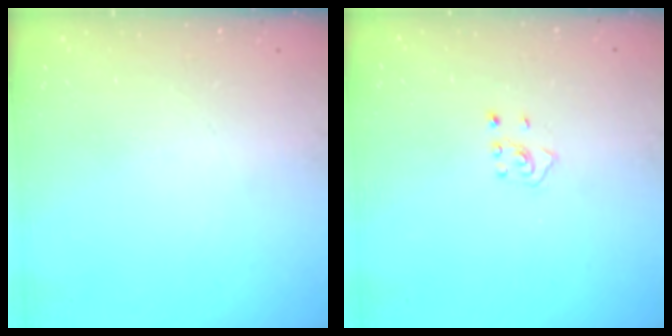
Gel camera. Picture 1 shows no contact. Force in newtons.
{"total": 2.5, "press": 2.4, "slide": 0.7}